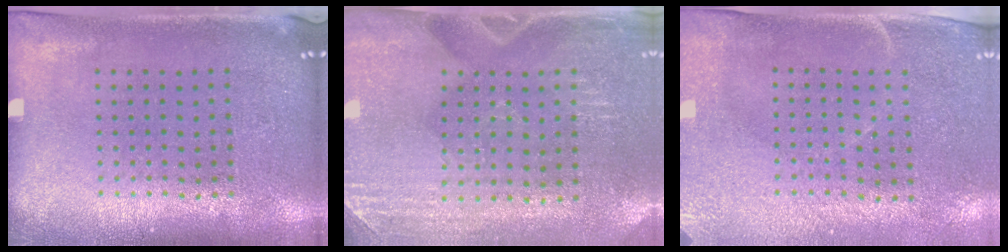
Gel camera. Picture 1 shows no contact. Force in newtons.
{"total": 3.0, "press": 2.8, "slide": 1.0}
{"total": 2.9, "press": 2.5, "slide": 1.6}